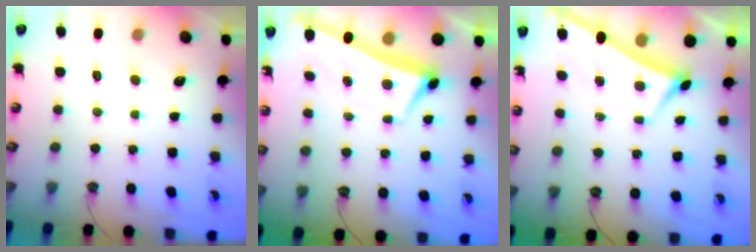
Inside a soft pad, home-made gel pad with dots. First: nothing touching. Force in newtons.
{"total": 2.7, "press": 2.6, "slide": 0.8}
{"total": 2.6, "press": 2.6, "slide": 0.4}